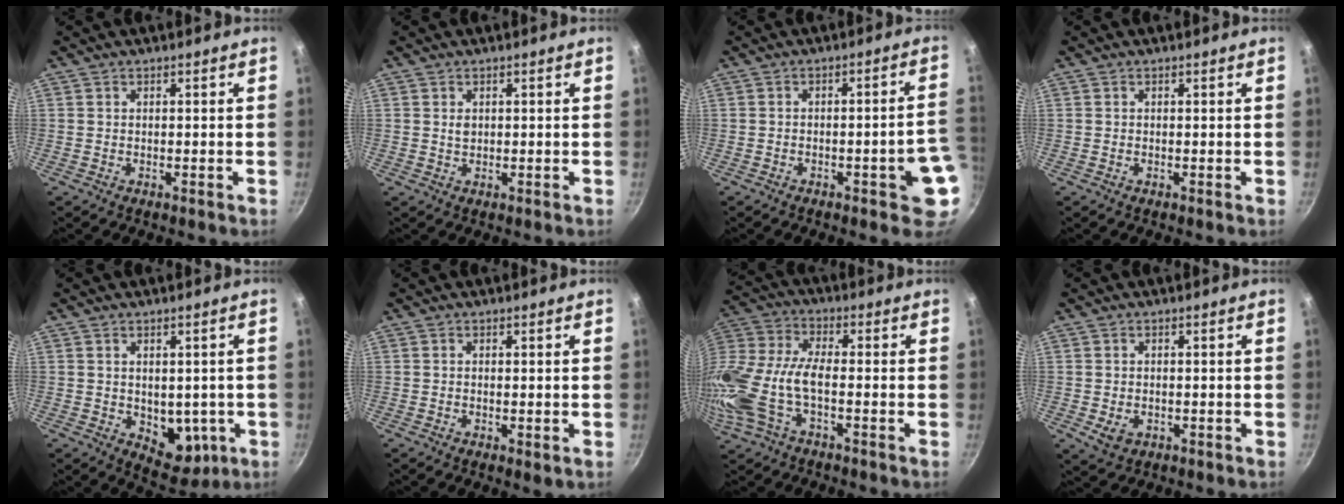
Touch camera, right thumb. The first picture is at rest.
{"total": 1.3, "force": [0.3, 1.0, 0.8], "torque": [-0.012, 0.000, 0.005]}
{"total": 8.5, "force": [-2.4, 2.4, 7.8], "torque": [-0.071, 0.029, -0.025]}
{"total": 0.0}
{"total": 8.4, "force": [-1.2, 5.8, 6.0], "torque": [-0.043, -0.012, -0.001]}
{"total": 1.1, "force": [-0.1, 0.4, 1.0], "torque": [-0.015, -0.004, -0.003]}
{"total": 16.4, "force": [-4.1, 7.4, 14.0], "torque": [-0.318, 0.014, -0.098]}
{"total": 3.4, "force": [-0.7, 2.6, 2.1], "torque": [-0.032, -0.004, -0.005]}